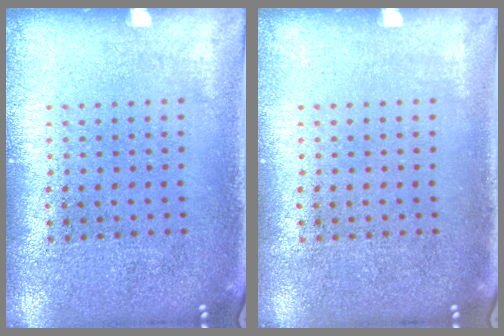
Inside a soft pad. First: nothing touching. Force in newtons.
{"total": 0.0}